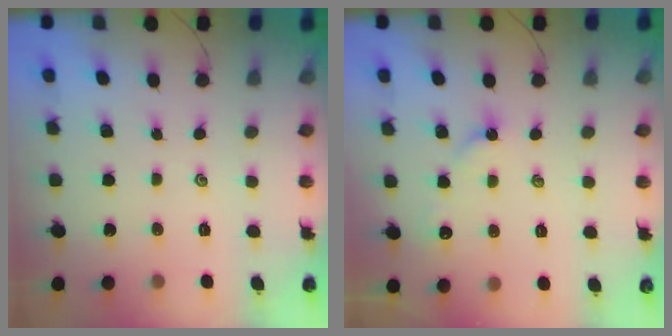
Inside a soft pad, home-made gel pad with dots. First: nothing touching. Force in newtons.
{"total": 3.5, "press": 3.5, "slide": 0.5}